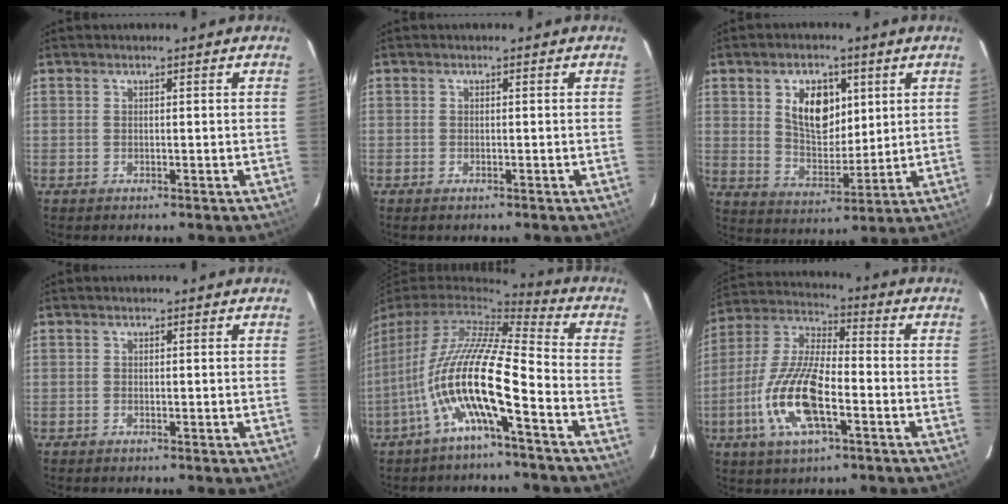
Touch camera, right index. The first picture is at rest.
{"total": 0.7, "force": [-0.6, 0.3, 0.4], "torque": [-0.007, -0.002, -0.011]}
{"total": 10.2, "force": [3.7, 6.3, 7.1], "torque": [-0.124, 0.008, 0.073]}
{"total": 0.0}
{"total": 15.4, "force": [-5.4, 2.5, 14.2], "torque": [-0.255, -0.013, -0.106]}
{"total": 15.5, "force": [-5.5, 5.2, 13.5], "torque": [-0.287, -0.007, -0.110]}